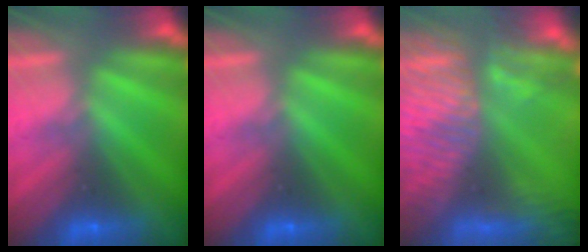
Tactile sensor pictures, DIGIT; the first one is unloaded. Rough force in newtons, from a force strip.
{"total": 0.0}
{"total": 6.9}